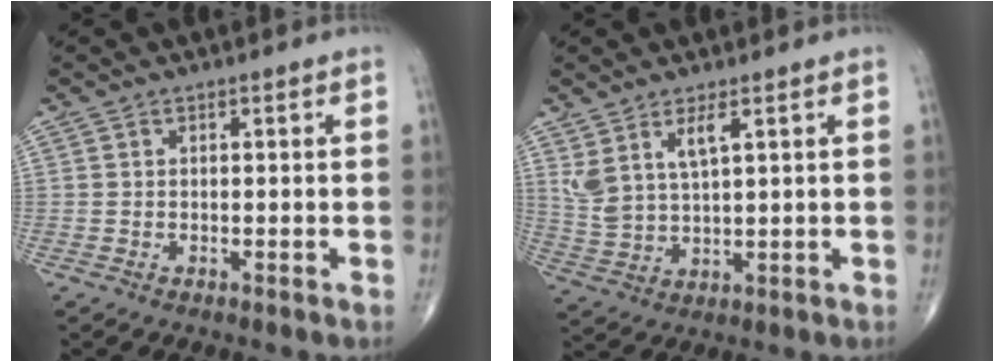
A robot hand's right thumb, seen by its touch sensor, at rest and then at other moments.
{"total": 6.5, "force": [3.2, 2.2, 5.2], "torque": [-0.109, -0.019, 0.075]}